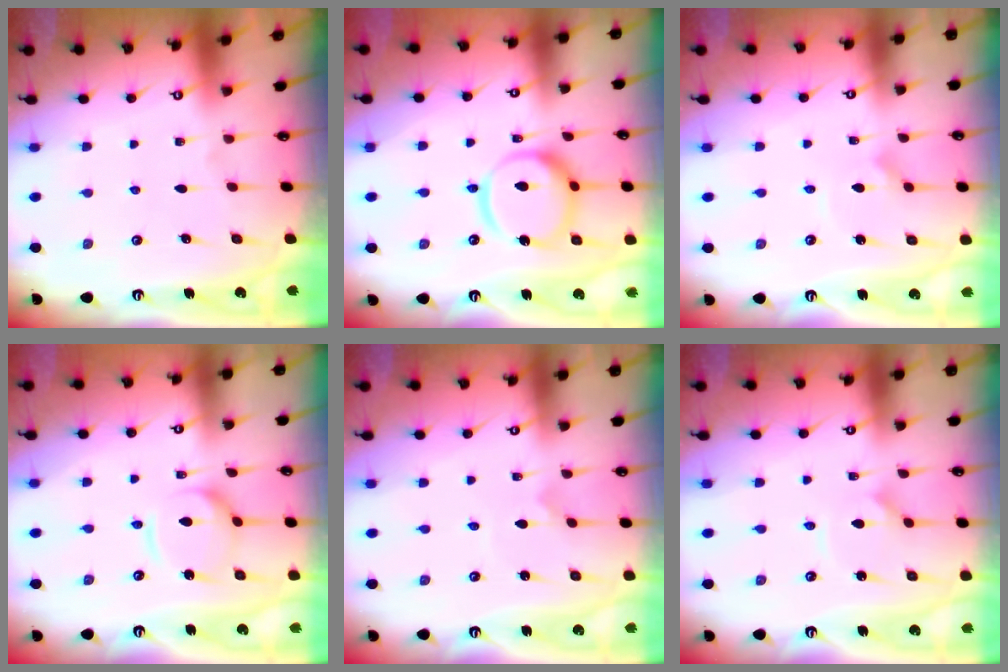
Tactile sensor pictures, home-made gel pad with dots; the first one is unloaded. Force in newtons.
{"total": 17.3, "press": 17.1, "slide": 2.1}
{"total": 2.4, "press": 2.4, "slide": 0.2}
{"total": 9.3, "press": 9.2, "slide": 0.9}
{"total": 0.6, "press": 0.6, "slide": 0.0}
{"total": 2.9, "press": 2.9, "slide": 0.1}